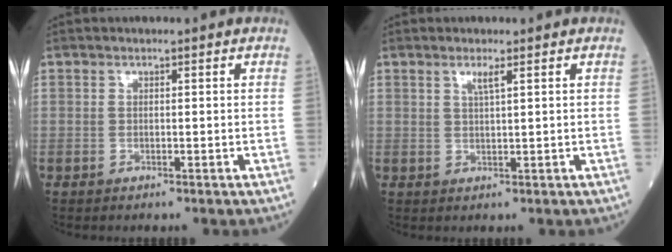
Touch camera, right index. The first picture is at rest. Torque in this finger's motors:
{"motor_torque": [0.10, 0.07, 0.06, 0.05]}